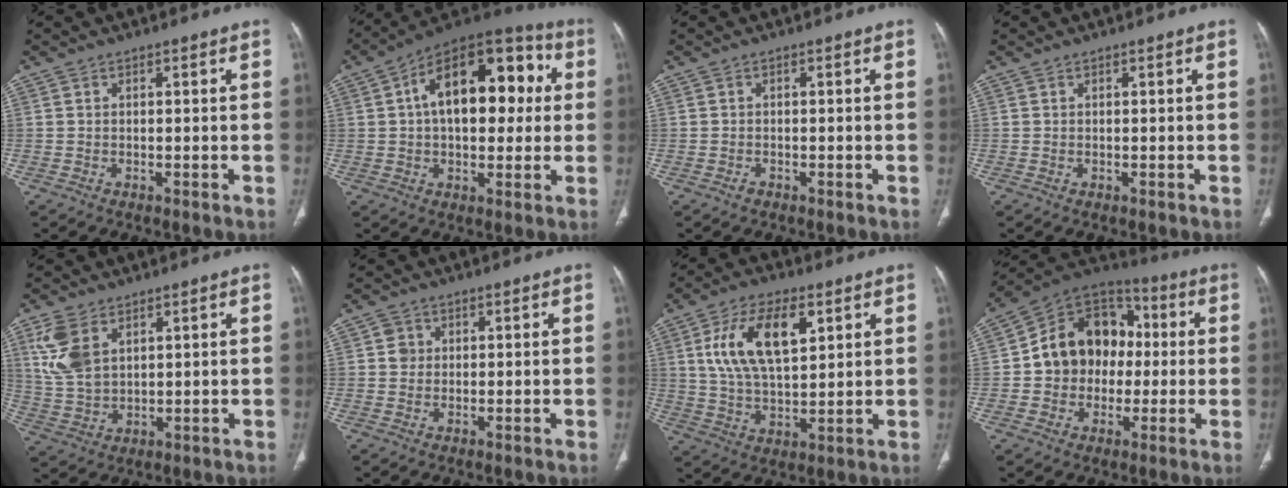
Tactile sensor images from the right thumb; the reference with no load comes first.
{"total": 21.1, "force": [3.7, 11.9, 17.1], "torque": [-0.223, 0.037, 0.046]}
{"total": 0.9, "force": [-0.6, 0.6, 0.3], "torque": [-0.006, 0.001, -0.011]}
{"total": 0.0}
{"total": 8.9, "force": [4.0, 5.3, 6.0], "torque": [-0.126, -0.010, 0.090]}
{"total": 2.2, "force": [0.4, 2.1, 0.6], "torque": [0.002, 0.001, 0.006]}
{"total": 14.8, "force": [5.1, 7.3, 11.8], "torque": [-0.209, -0.008, 0.098]}
{"total": 16.6, "force": [0.1, 13.4, 9.8], "torque": [-0.110, 0.035, -0.005]}